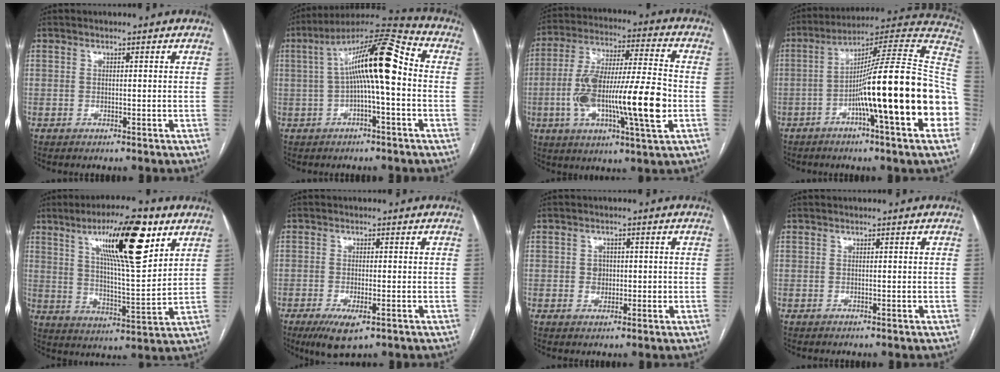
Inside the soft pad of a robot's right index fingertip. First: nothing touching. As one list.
[{"total": 13.9, "force": [0.7, 2.1, 13.7], "torque": [-0.235, 0.045, 0.006]}, {"total": 19.3, "force": [-3.9, 2.7, 18.8], "torque": [-0.338, 0.005, -0.063]}, {"total": 25.9, "force": [-5.4, 0.8, 25.3], "torque": [-0.292, 0.016, -0.093]}, {"total": 16.5, "force": [8.5, 2.6, 14.0], "torque": [-0.230, 0.003, 0.138]}, {"total": 5.6, "force": [-2.9, 1.8, 4.5], "torque": [-0.080, -0.012, -0.042]}, {"total": 2.6, "force": [0.0, 2.3, 1.2], "torque": [-0.012, 0.004, 0.003]}, {"total": 0.0}]